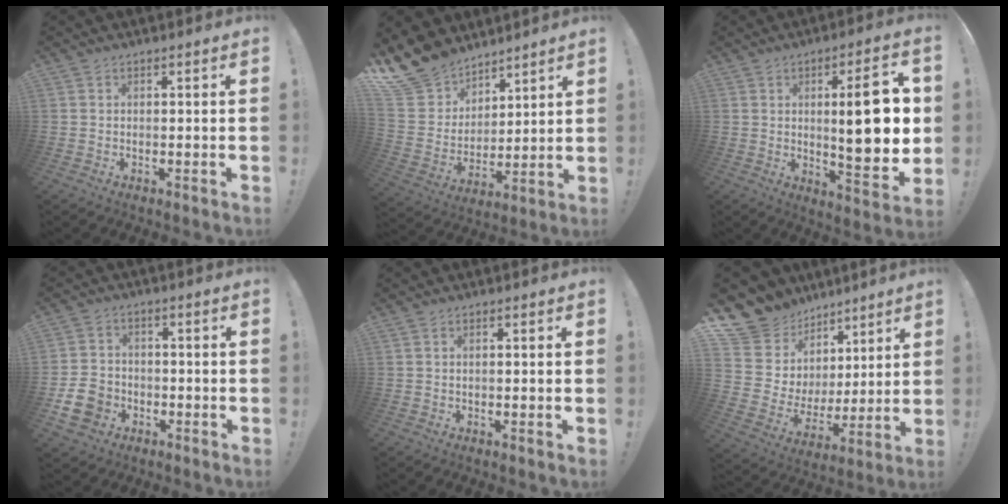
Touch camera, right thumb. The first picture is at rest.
{"total": 13.6, "force": [10.6, 8.1, 2.3], "torque": [-0.061, -0.087, 0.214]}
{"total": 16.1, "force": [1.9, 4.1, 15.5], "torque": [-0.213, -0.010, 0.021]}
{"total": 10.0, "force": [-4.0, 8.0, 4.4], "torque": [-0.083, 0.031, -0.071]}
{"total": 1.0, "force": [-0.1, -0.1, 1.0], "torque": [-0.027, 0.005, -0.002]}
{"total": 12.5, "force": [9.2, 8.2, 1.9], "torque": [-0.048, -0.085, 0.192]}